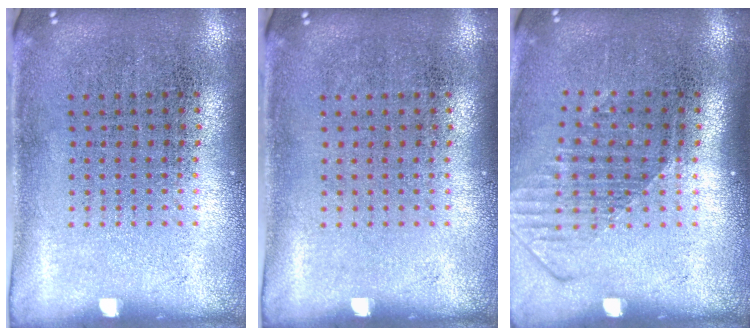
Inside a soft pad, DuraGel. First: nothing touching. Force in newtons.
{"total": 0.0}
{"total": 1.6, "press": 1.2, "slide": 1.1}